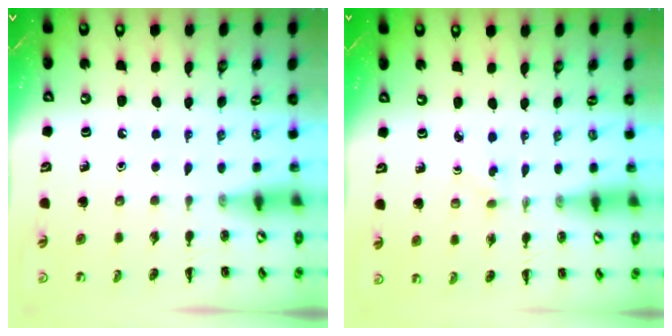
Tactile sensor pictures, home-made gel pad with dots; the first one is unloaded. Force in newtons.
{"total": 1.8, "press": 1.6, "slide": 0.7}